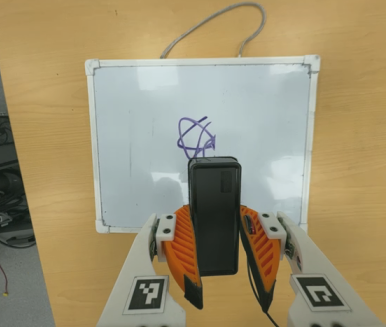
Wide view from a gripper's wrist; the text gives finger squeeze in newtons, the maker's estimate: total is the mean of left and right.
{"total": 5.8, "left": 4.8, "right": 6.9}